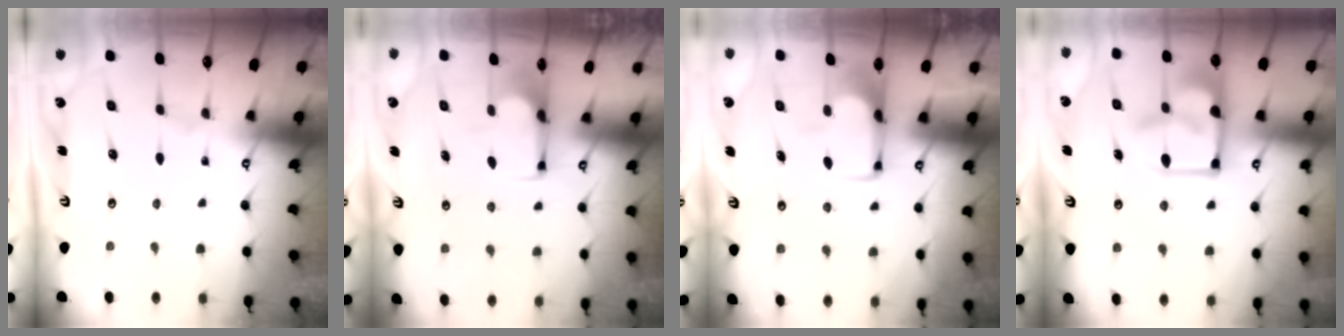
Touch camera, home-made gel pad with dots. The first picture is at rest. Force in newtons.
{"total": 2.5, "press": 2.3, "slide": 0.8}
{"total": 2.0, "press": 2.0, "slide": 0.4}
{"total": 9.4, "press": 9.4, "slide": 1.3}